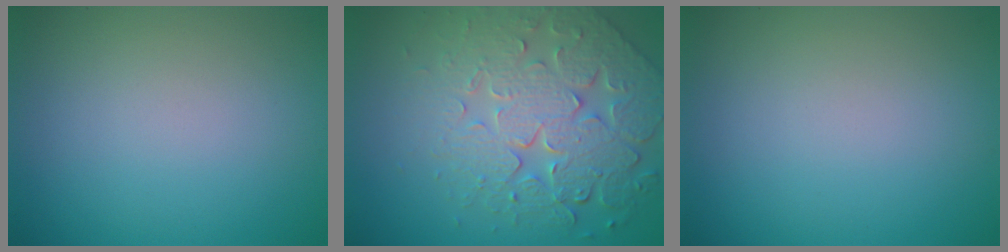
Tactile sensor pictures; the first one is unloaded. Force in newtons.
{"total": 7.8, "press": 5.7, "slide": 5.4}
{"total": 0.0}